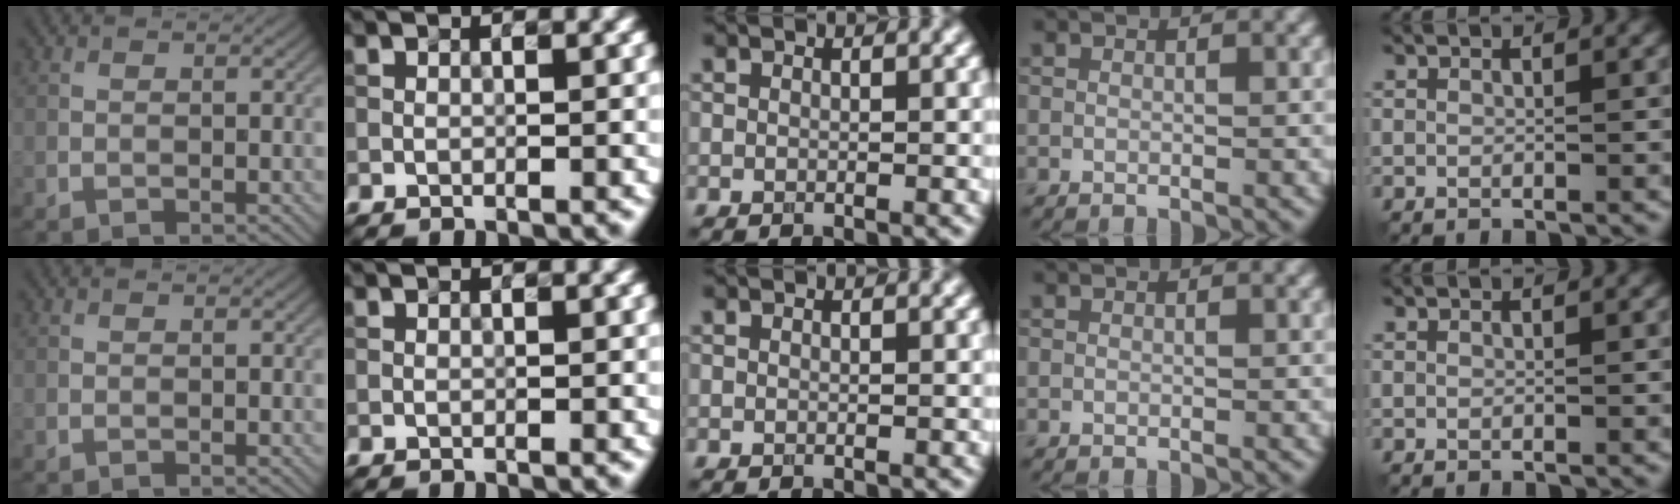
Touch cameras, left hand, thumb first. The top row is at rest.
{}